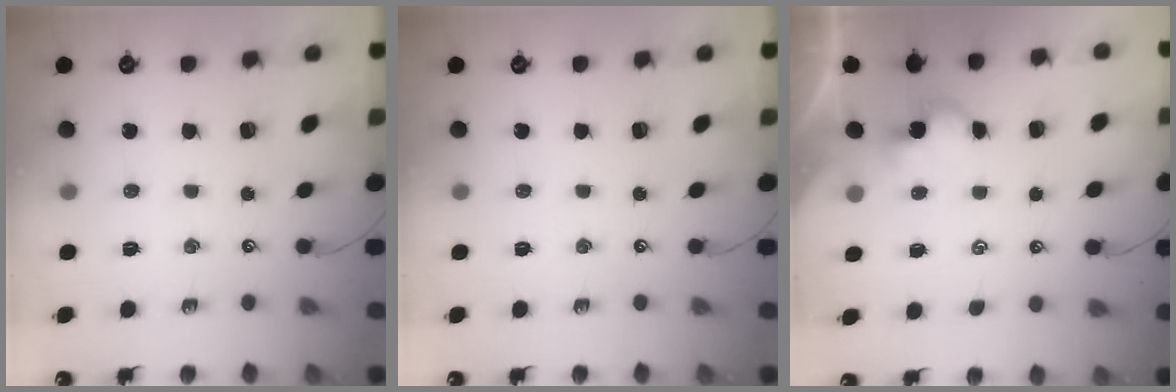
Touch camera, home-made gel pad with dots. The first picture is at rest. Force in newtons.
{"total": 0.0}
{"total": 1.8, "press": 1.7, "slide": 0.2}